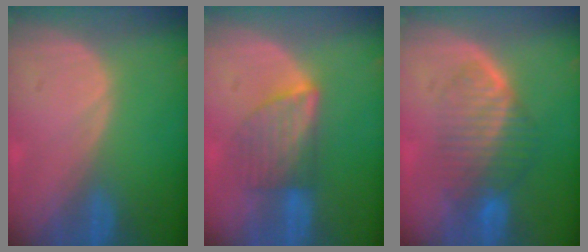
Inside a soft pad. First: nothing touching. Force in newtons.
{"total": 6.0, "press": 6.0, "slide": 1.0}
{"total": 7.2, "press": 6.6, "slide": 2.7}